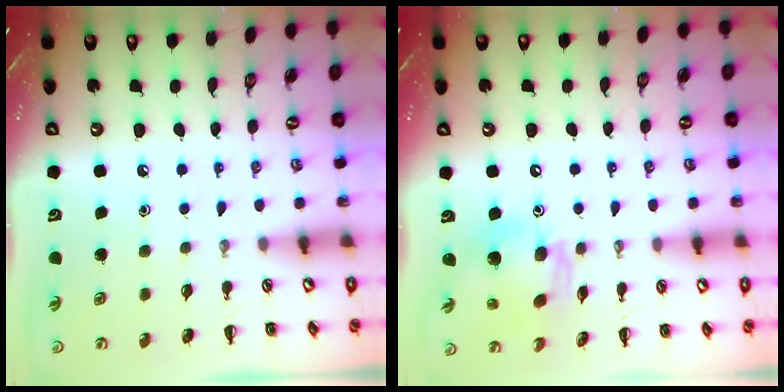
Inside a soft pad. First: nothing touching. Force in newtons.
{"total": 13.1, "press": 12.6, "slide": 3.6}